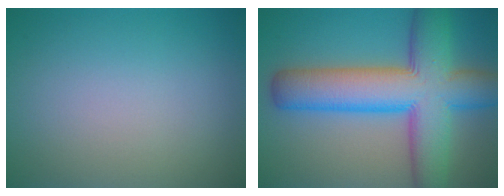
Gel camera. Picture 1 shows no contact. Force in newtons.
{"total": 11.8, "press": 11.8, "slide": 0.4}